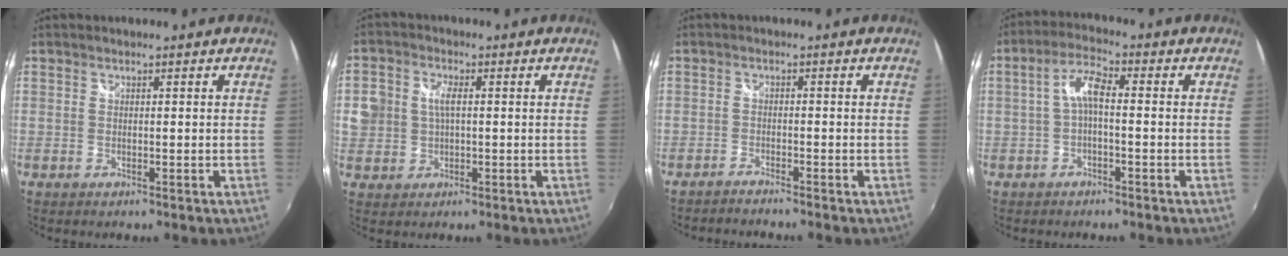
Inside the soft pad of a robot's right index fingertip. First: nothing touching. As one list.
[{"total": 6.1, "force": [0.0, 5.0, 3.5], "torque": [-0.071, 0.009, 0.003]}, {"total": 2.4, "force": [-2.4, 0.0, 0.4], "torque": [-0.025, -0.009, -0.046]}, {"total": 4.7, "force": [-0.8, 1.4, 4.4], "torque": [-0.093, 0.015, -0.017]}]